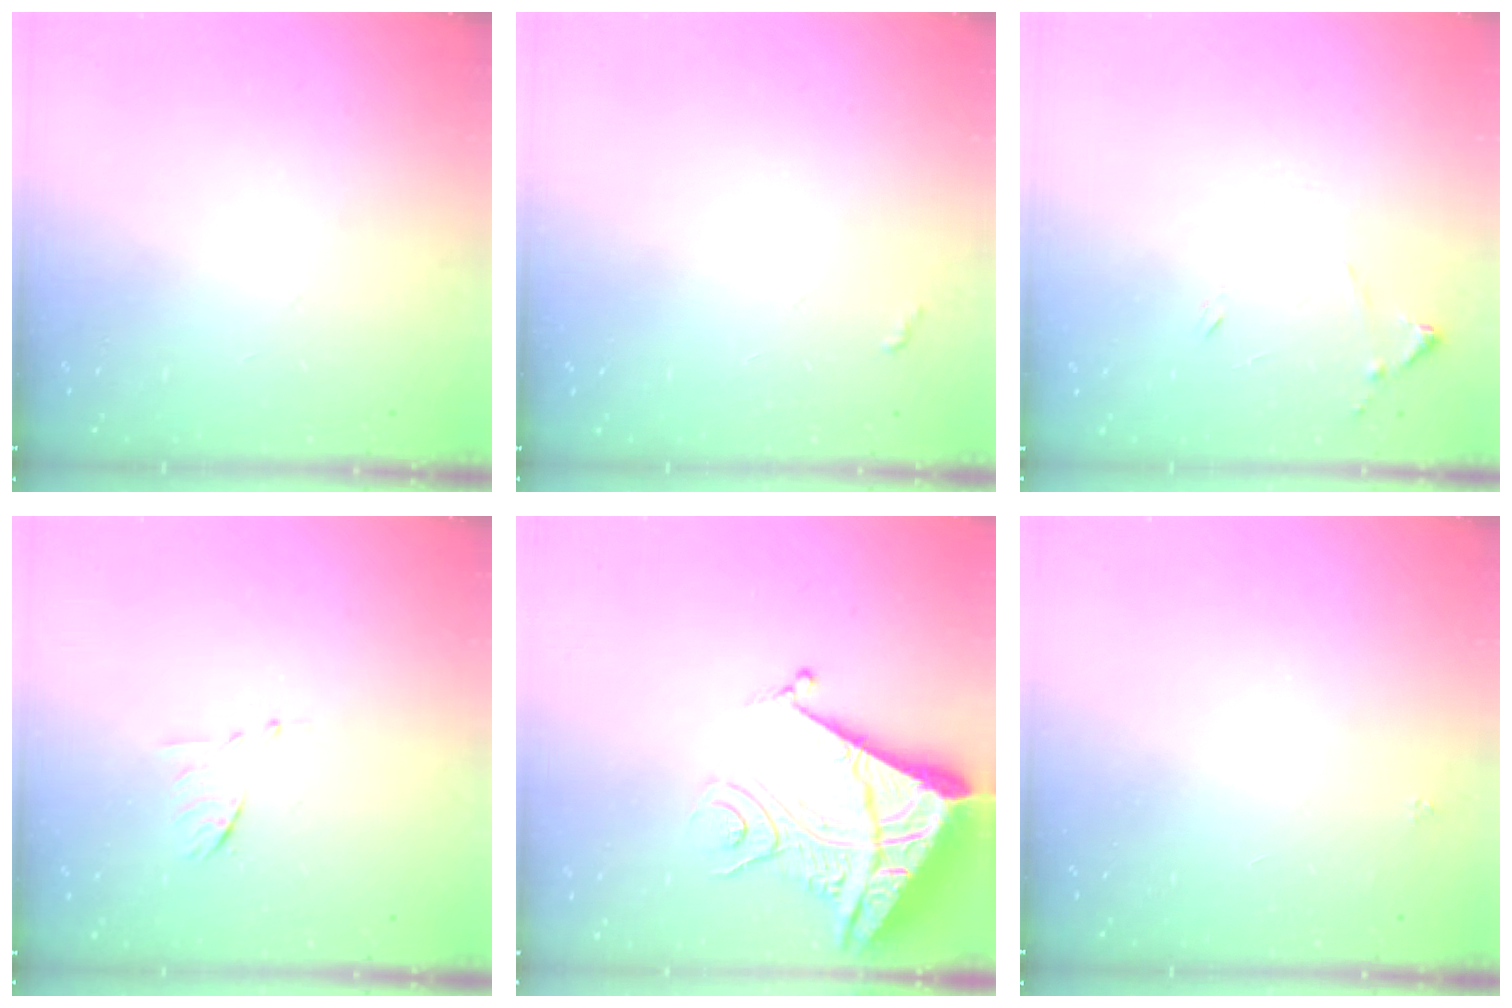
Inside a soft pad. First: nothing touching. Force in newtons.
{"total": 2.8, "press": 2.8, "slide": 0.4}
{"total": 8.0, "press": 8.0, "slide": 0.7}
{"total": 5.9, "press": 5.9, "slide": 0.5}
{"total": 11.4, "press": 11.3, "slide": 1.3}
{"total": 1.6, "press": 1.5, "slide": 0.2}